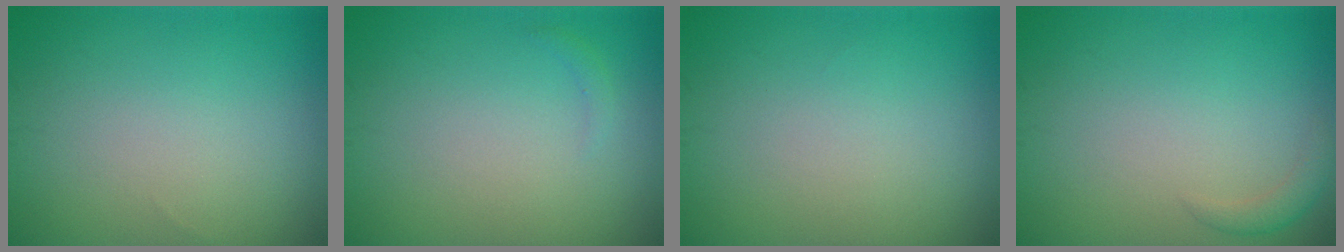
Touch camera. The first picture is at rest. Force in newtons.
{"total": 0.6, "press": 0.5, "slide": 0.1}
{"total": 0.0}
{"total": 1.1, "press": 1.1, "slide": 0.1}